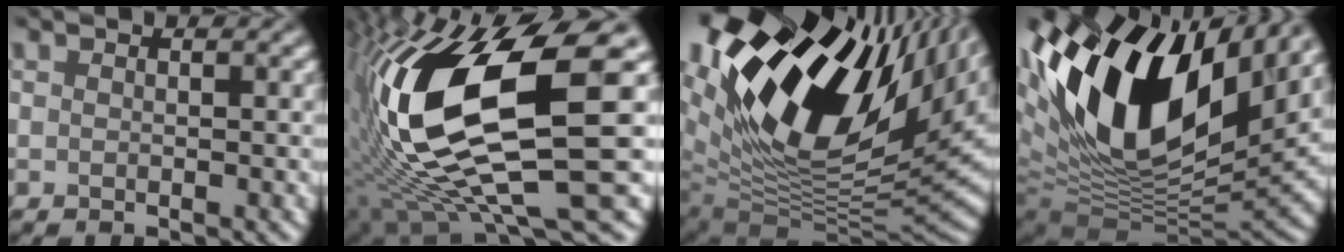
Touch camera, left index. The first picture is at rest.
{"total": 15.9, "force": [-0.2, 4.5, 15.2], "torque": [-0.330, 0.003, 0.024]}
{"total": 16.8, "force": [7.3, 8.8, 12.2], "torque": [-0.230, 0.003, 0.157]}
{"total": 16.2, "force": [4.9, 8.0, 13.2], "torque": [-0.276, 0.017, 0.102]}